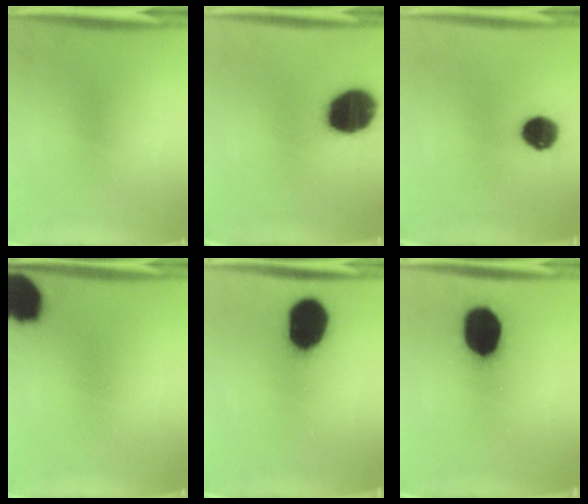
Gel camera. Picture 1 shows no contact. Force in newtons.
{"total": 19.2}
{"total": 9.1}
{"total": 14.0}
{"total": 18.7}
{"total": 18.3}